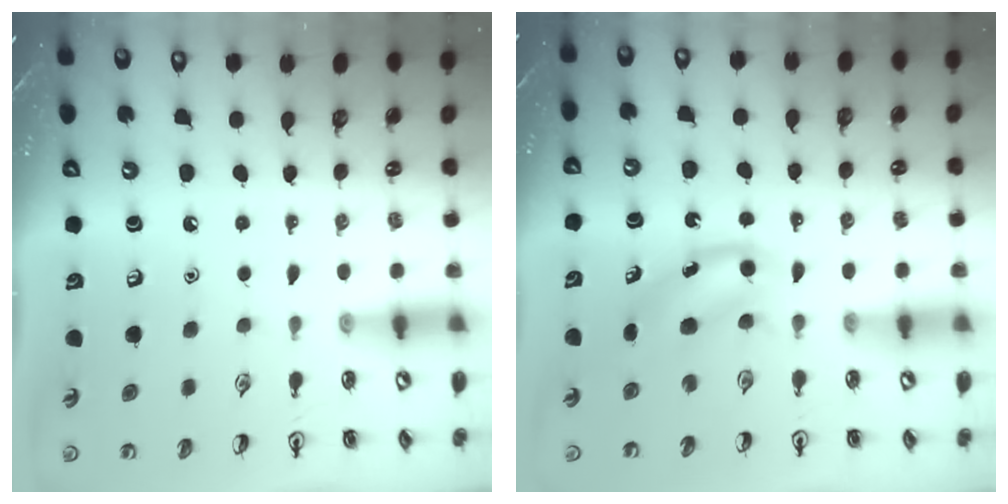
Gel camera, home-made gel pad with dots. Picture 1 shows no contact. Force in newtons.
{"total": 3.9, "press": 3.8, "slide": 0.9}